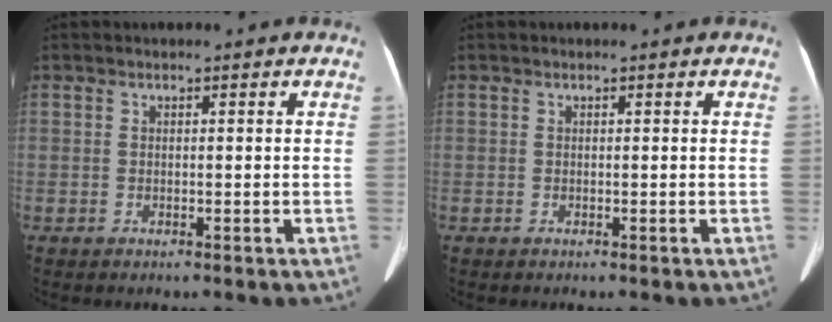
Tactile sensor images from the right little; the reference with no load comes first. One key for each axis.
{"total": 0.0}